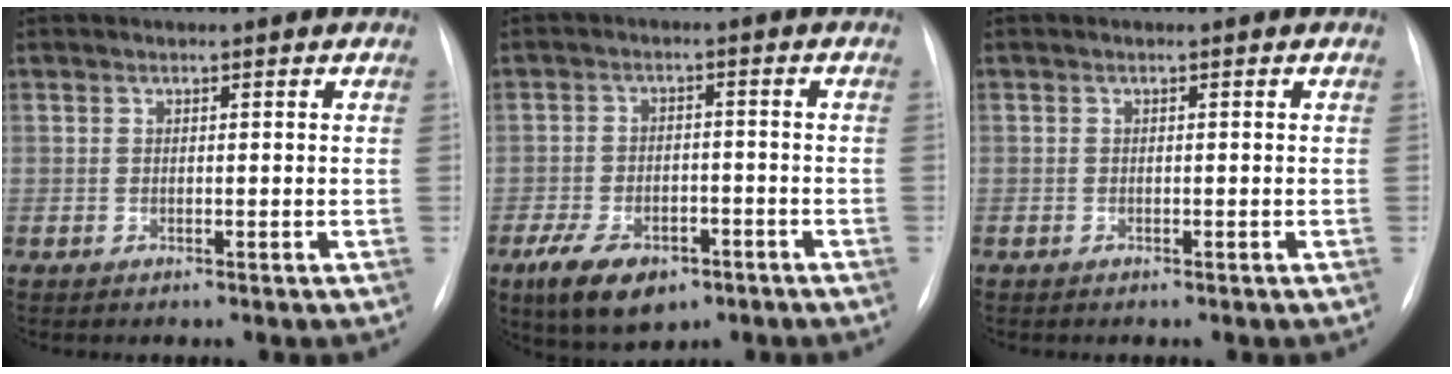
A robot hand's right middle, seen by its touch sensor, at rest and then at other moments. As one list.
[{"total": 9.8, "force": [-5.8, 5.2, 5.9], "torque": [-0.105, -0.004, -0.089]}, {"total": 0.8, "force": [-0.7, 0.3, 0.4], "torque": [-0.006, -0.001, -0.005]}]